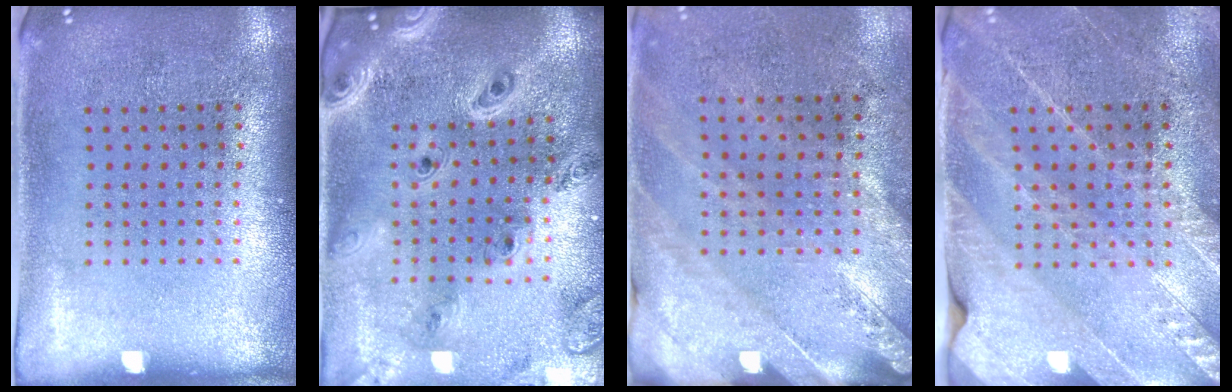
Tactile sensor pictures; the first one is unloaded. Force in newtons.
{"total": 2.5, "press": 2.2, "slide": 1.2}
{"total": 2.5, "press": 2.0, "slide": 1.5}
{"total": 2.7, "press": 2.7, "slide": 0.1}